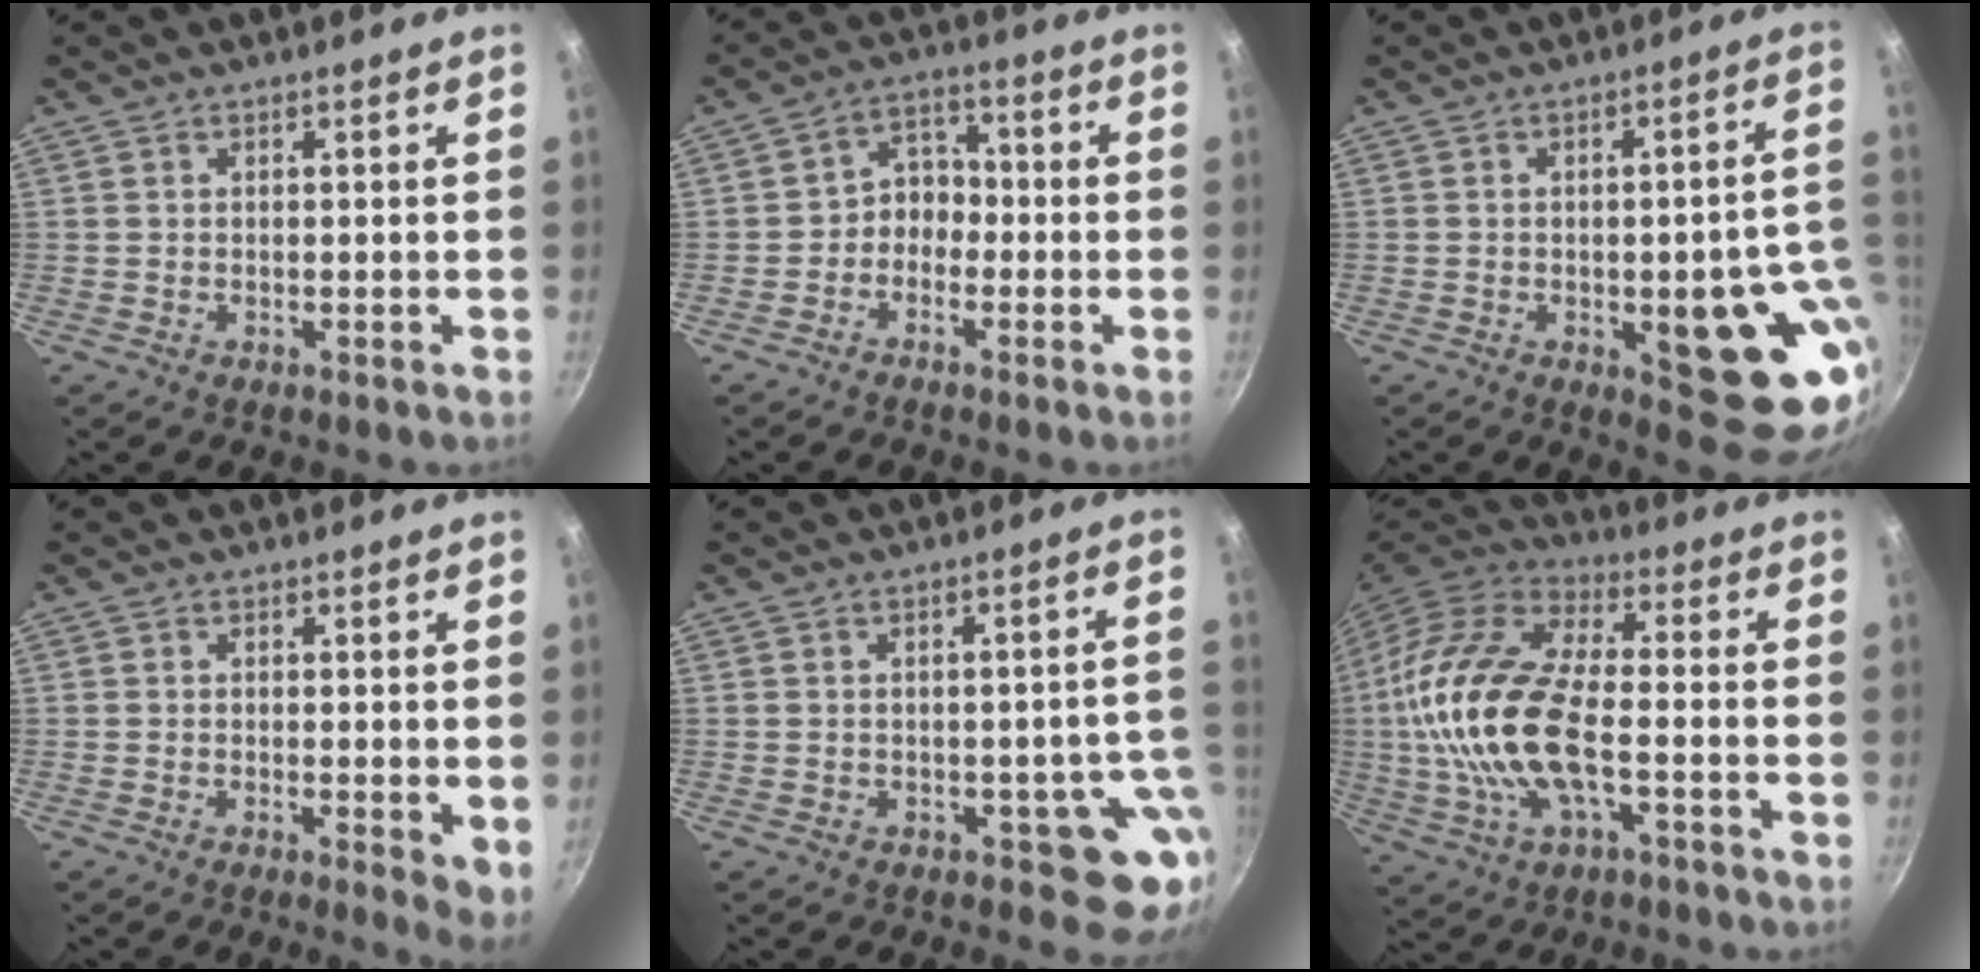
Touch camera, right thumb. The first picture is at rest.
{"total": 5.2, "force": [-1.7, 4.2, 2.6], "torque": [-0.005, 0.035, -0.040]}
{"total": 17.4, "force": [-2.8, 6.9, 15.7], "torque": [-0.132, 0.005, -0.033]}
{"total": 4.1, "force": [0.0, 1.4, 3.9], "torque": [-0.048, -0.012, -0.002]}
{"total": 7.4, "force": [-2.6, 4.6, 5.1], "torque": [-0.004, 0.024, -0.026]}
{"total": 21.6, "force": [-2.2, 10.3, 18.9], "torque": [-0.375, 0.026, -0.054]}